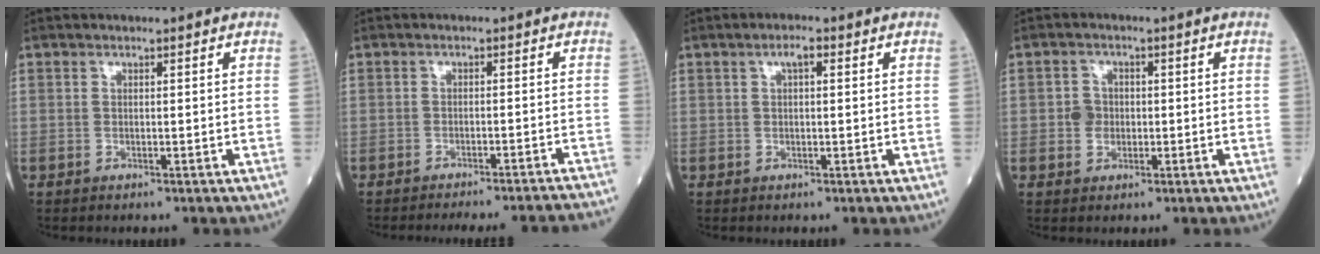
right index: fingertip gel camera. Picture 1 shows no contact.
{"total": 15.3, "force": [-14.7, -1.2, 4.2], "torque": [-0.034, -0.019, -0.172]}
{"total": 1.9, "force": [0.7, 0.6, 1.7], "torque": [-0.030, 0.007, 0.012]}
{"total": 2.6, "force": [-0.2, 2.4, 1.1], "torque": [-0.013, 0.005, -0.005]}